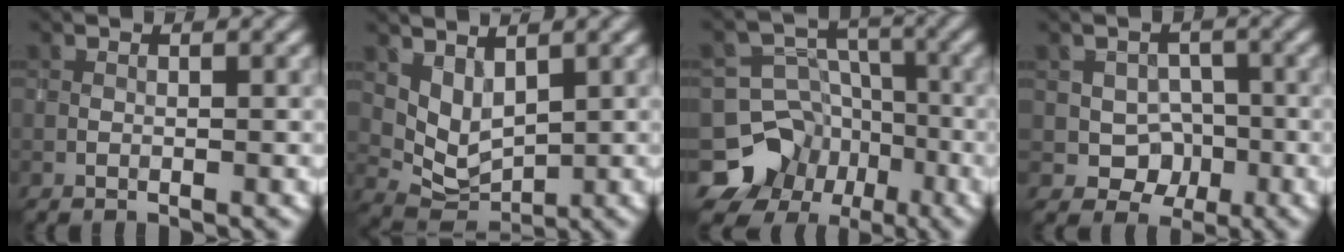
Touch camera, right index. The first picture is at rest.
{"total": 3.4, "force": [2.0, 1.9, 1.9], "torque": [-0.043, -0.013, 0.046]}
{"total": 9.2, "force": [-5.0, 7.6, 1.0], "torque": [-0.014, 0.007, -0.094]}
{"total": 3.2, "force": [-0.5, 2.8, 1.4], "torque": [-0.007, 0.000, -0.009]}